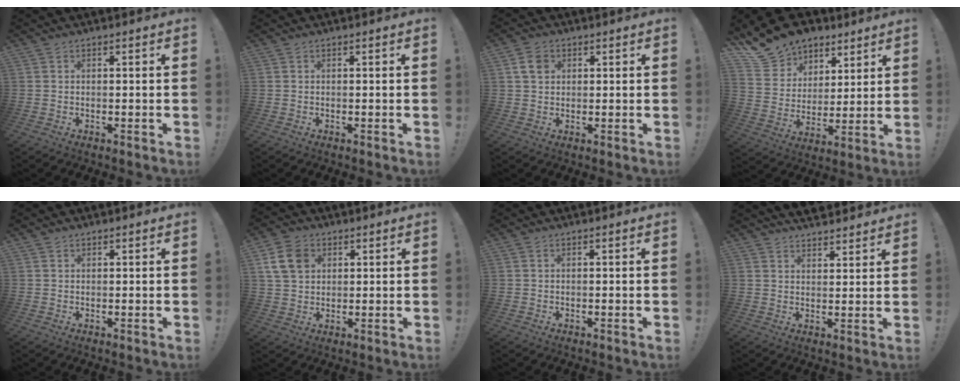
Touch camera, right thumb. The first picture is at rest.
{"total": 0.0}
{"total": 4.8, "force": [1.6, 3.6, 2.7], "torque": [-0.043, 0.005, 0.032]}
{"total": 14.9, "force": [11.3, 9.2, 3.1], "torque": [-0.059, -0.086, 0.218]}
{"total": 0.9, "force": [0.7, 0.5, 0.1], "torque": [0.006, -0.005, 0.013]}
{"total": 9.9, "force": [3.7, 7.4, 5.4], "torque": [-0.098, -0.001, 0.078]}
{"total": 0.0}
{"total": 4.6, "force": [4.2, 1.7, 0.8], "torque": [-0.011, -0.027, 0.078]}